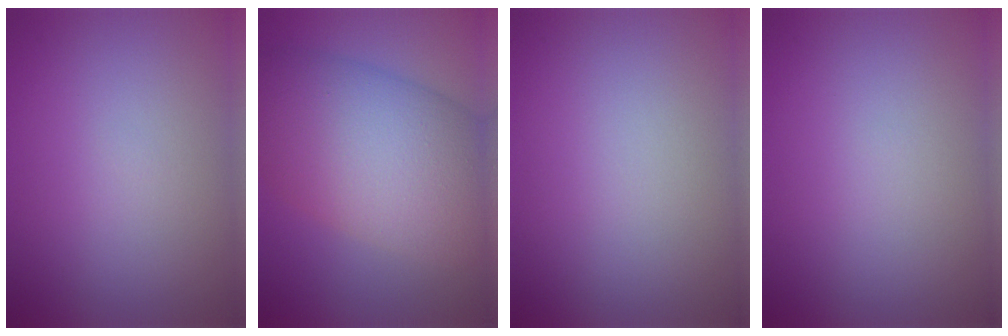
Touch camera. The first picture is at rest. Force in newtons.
{"total": 12.2, "press": 12.2, "slide": 0.6}
{"total": 0.0}
{"total": 0.0}